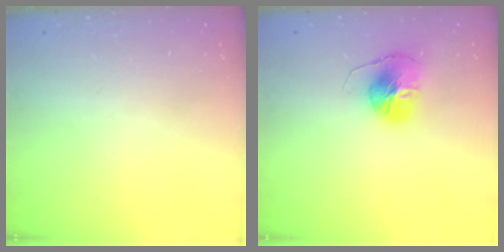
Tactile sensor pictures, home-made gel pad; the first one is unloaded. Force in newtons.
{"total": 10.1, "press": 10.1, "slide": 0.2}